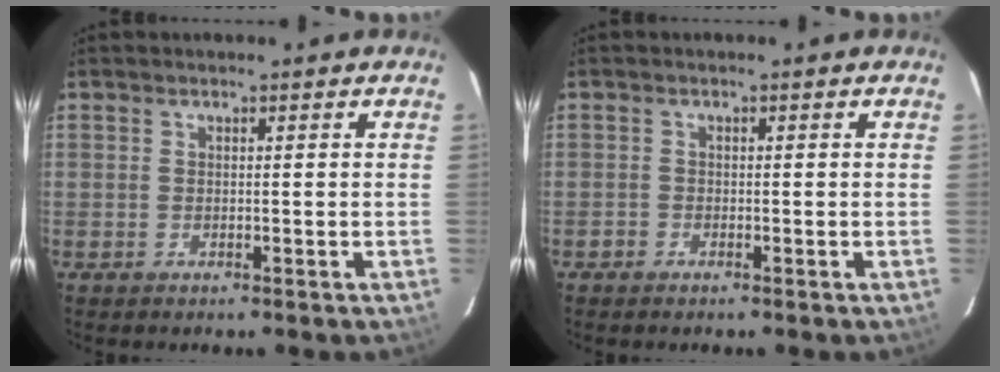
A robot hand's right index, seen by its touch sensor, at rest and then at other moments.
{"total": 1.0, "force": [-0.8, 0.5, 0.0], "torque": [-0.003, 0.003, -0.016]}